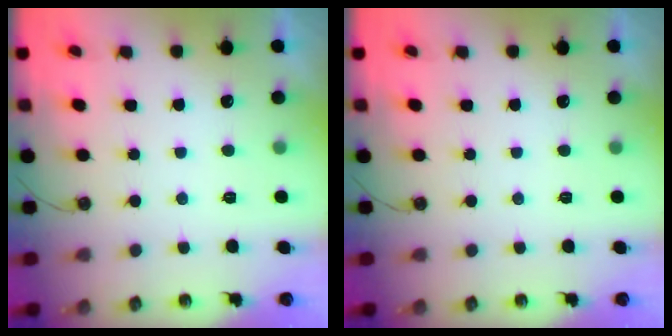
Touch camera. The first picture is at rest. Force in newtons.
{"total": 0.0}